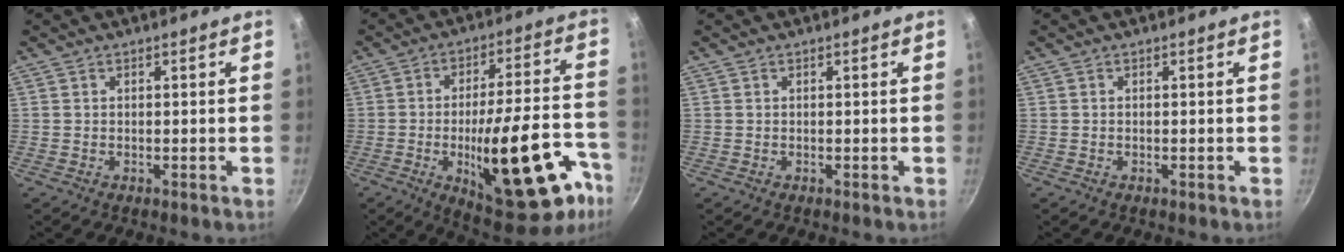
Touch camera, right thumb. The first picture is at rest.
{"total": 25.3, "force": [-10.2, 9.2, 21.2], "torque": [-0.257, 0.040, -0.133]}
{"total": 0.0}
{"total": 0.0}